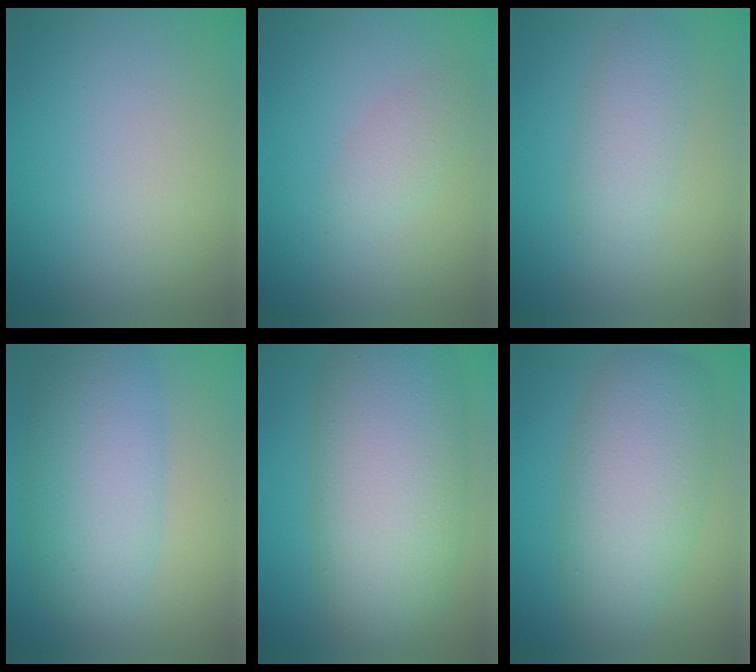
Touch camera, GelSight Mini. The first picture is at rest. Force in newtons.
{"total": 1.7, "press": 1.7, "slide": 0.0}
{"total": 2.8, "press": 2.8, "slide": 0.1}
{"total": 7.6, "press": 7.6, "slide": 0.4}
{"total": 11.6, "press": 11.5, "slide": 0.5}
{"total": 7.7, "press": 7.6, "slide": 0.5}